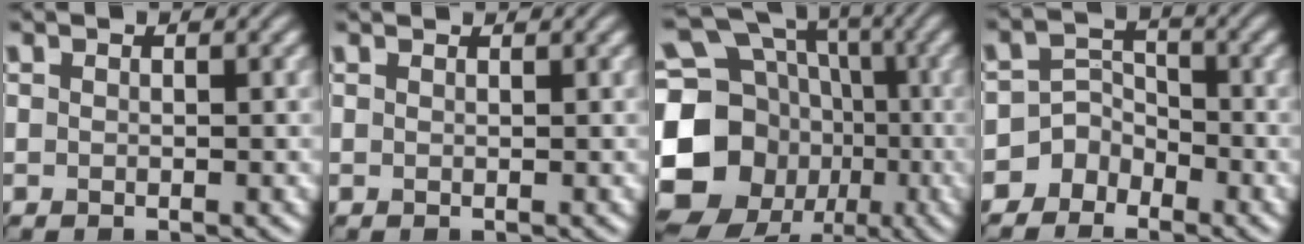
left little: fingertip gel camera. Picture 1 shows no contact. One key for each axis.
{"total": 1.1, "fx": 1.1, "fy": 0.1, "fz": 0.3, "tx": -0.010, "ty": -0.003, "tz": 0.007}
{"total": 20.1, "fx": -3.7, "fy": 17.6, "fz": 9.1, "tx": -0.197, "ty": 0.001, "tz": -0.091}
{"total": 3.2, "fx": -2.4, "fy": 2.2, "fz": 0.4, "tx": 0.015, "ty": 0.014, "tz": -0.055}